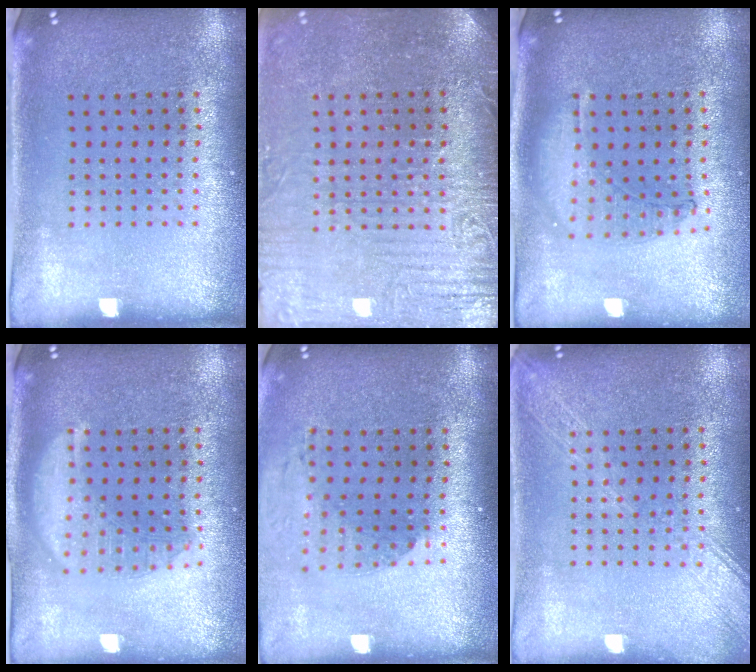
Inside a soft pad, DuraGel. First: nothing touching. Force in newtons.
{"total": 3.8, "press": 3.5, "slide": 1.3}
{"total": 1.0, "press": 1.0, "slide": 0.2}
{"total": 2.8, "press": 2.7, "slide": 0.4}
{"total": 1.5, "press": 1.4, "slide": 0.6}
{"total": 1.7, "press": 1.7, "slide": 0.2}